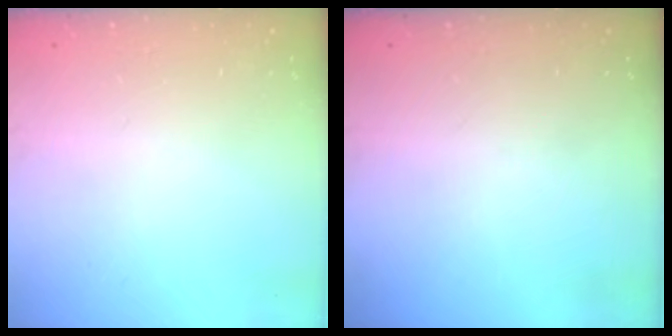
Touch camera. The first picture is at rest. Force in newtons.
{"total": 0.0}